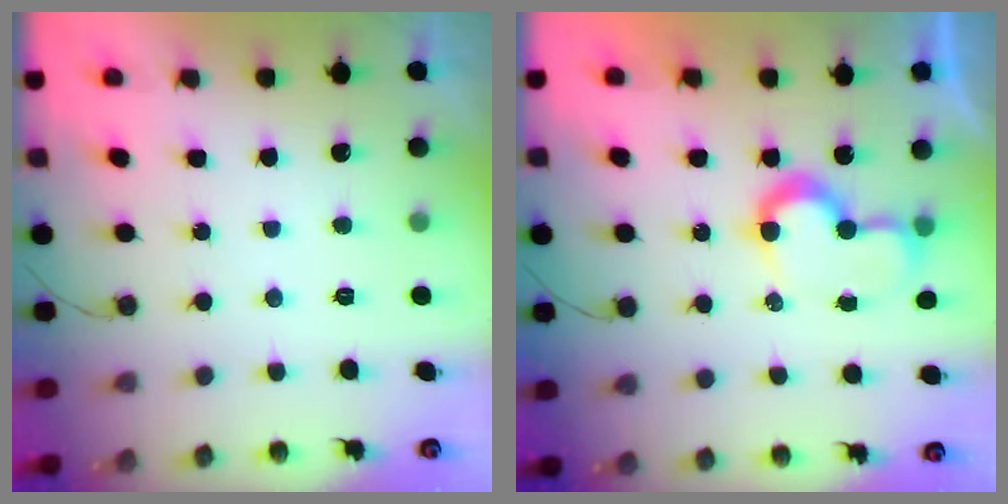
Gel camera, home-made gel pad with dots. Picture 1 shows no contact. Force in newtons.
{"total": 8.3, "press": 8.3, "slide": 0.2}